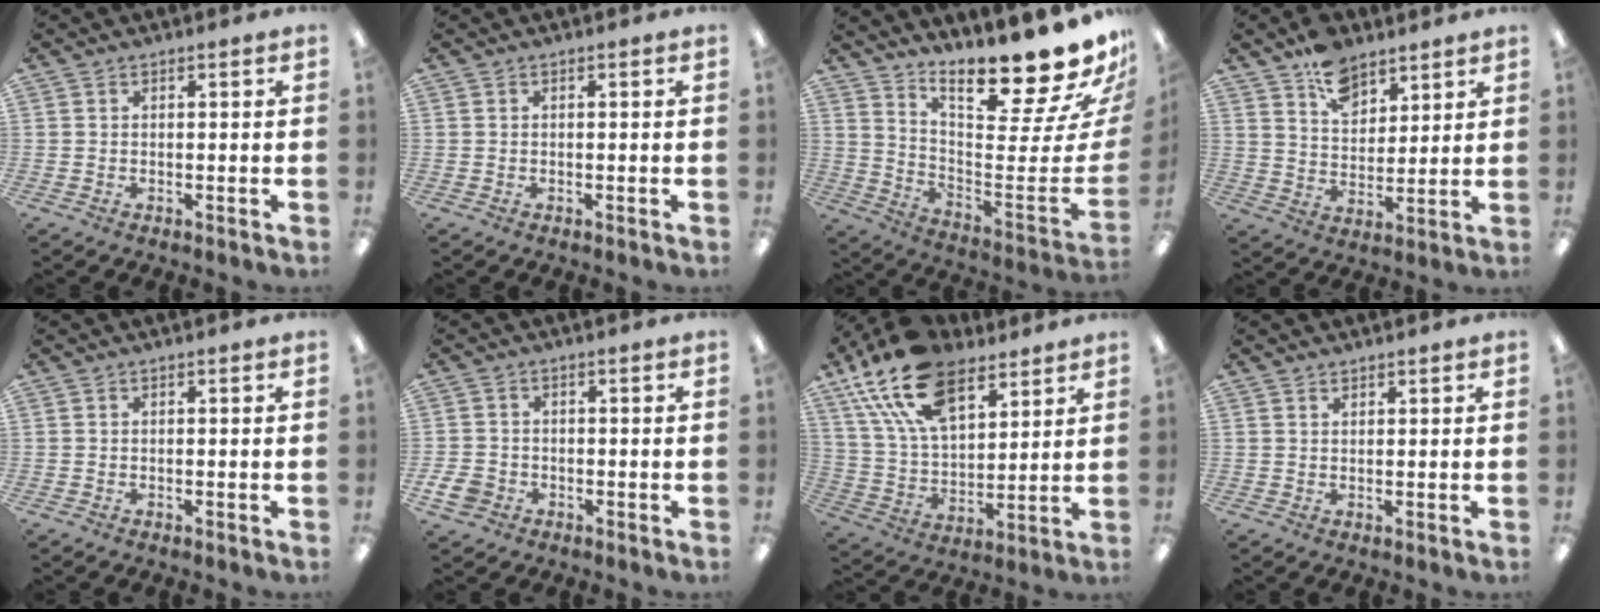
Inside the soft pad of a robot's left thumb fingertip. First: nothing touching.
{"total": 0.0}
{"total": 20.5, "force": [16.9, 3.3, 11.1], "torque": [-0.135, -0.153, 0.267]}
{"total": 10.2, "force": [7.4, 6.1, 3.6], "torque": [-0.052, -0.044, 0.135]}
{"total": 0.0}
{"total": 4.2, "force": [-1.8, 3.5, 1.7], "torque": [-0.044, 0.004, -0.035]}
{"total": 20.6, "force": [12.8, 10.8, 12.1], "torque": [-0.250, -0.049, 0.230]}
{"total": 1.1, "force": [1.1, 0.4, 0.1], "torque": [0.005, -0.004, 0.018]}